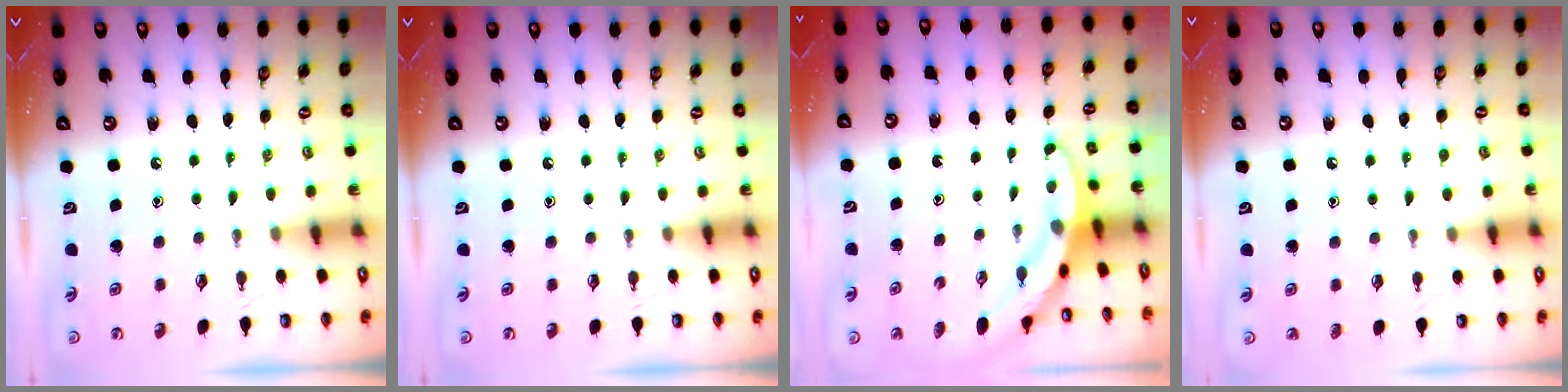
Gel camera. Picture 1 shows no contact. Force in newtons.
{"total": 0.0}
{"total": 3.6, "press": 3.6, "slide": 0.1}
{"total": 1.7, "press": 1.7, "slide": 0.1}